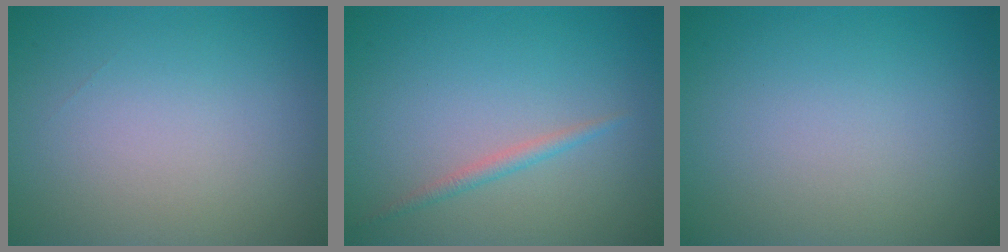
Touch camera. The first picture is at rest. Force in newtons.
{"total": 1.2, "press": 1.2, "slide": 0.1}
{"total": 0.0}